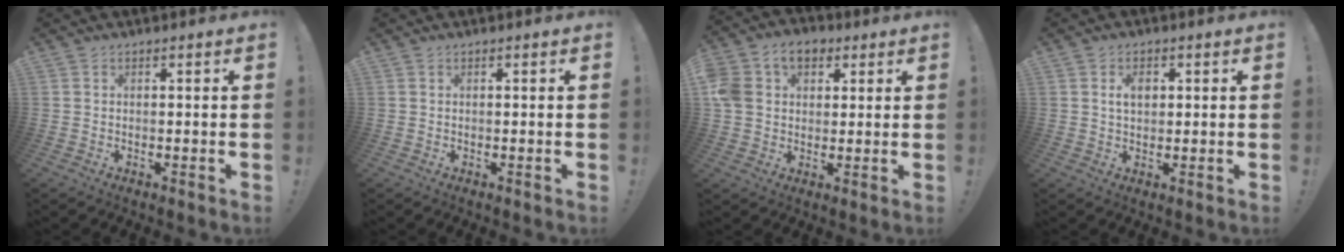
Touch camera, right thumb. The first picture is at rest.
{"total": 0.0}
{"total": 12.1, "force": [4.2, 9.3, 6.6], "torque": [-0.119, -0.005, 0.082]}
{"total": 3.8, "force": [1.0, 2.7, 2.5], "torque": [-0.032, 0.000, 0.012]}